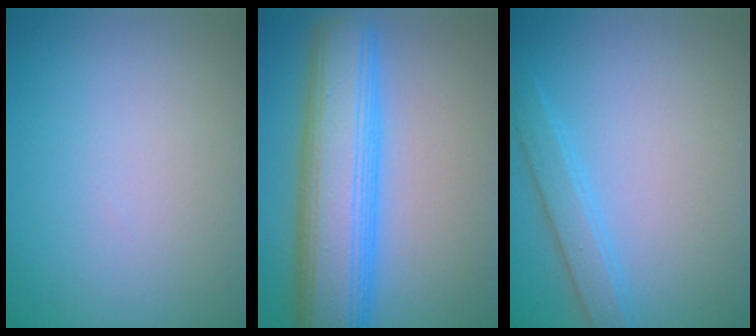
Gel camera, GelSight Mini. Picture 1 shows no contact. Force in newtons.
{"total": 9.9, "press": 9.9, "slide": 0.2}
{"total": 2.2, "press": 2.2, "slide": 0.1}